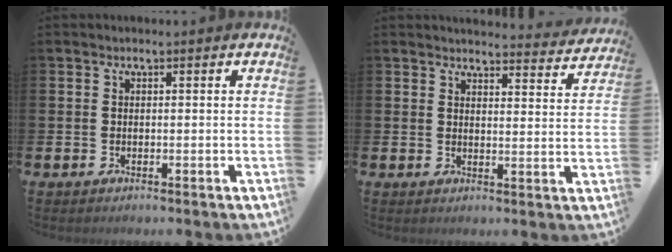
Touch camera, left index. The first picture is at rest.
{"total": 4.1, "force": [4.1, 0.3, 0.4], "torque": [-0.003, -0.033, 0.068]}